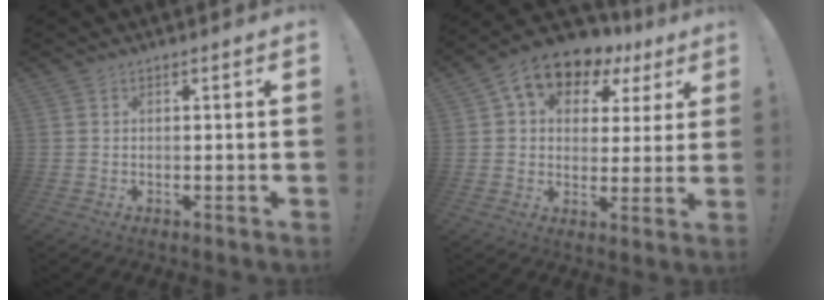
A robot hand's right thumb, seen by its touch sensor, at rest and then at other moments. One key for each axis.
{"total": 11.4, "fx": 7.0, "fy": 7.4, "fz": 5.1, "tx": -0.086, "ty": -0.041, "tz": 0.129}